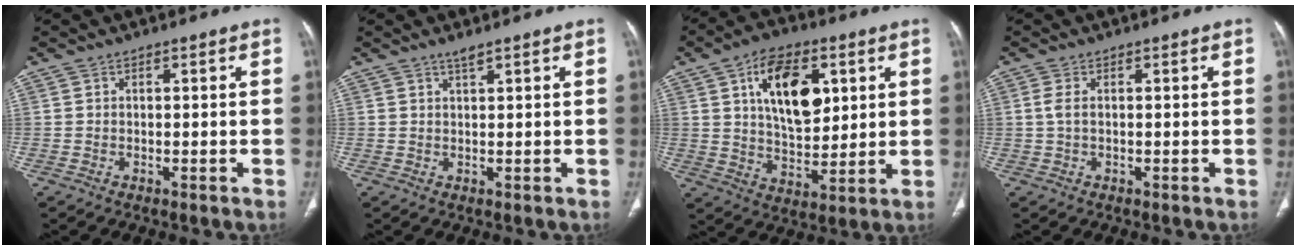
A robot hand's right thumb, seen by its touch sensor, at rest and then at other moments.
{"total": 1.3, "force": [1.0, -0.1, 0.8], "torque": [-0.014, -0.006, 0.019]}
{"total": 15.5, "force": [5.2, 8.6, 11.7], "torque": [-0.161, -0.019, 0.095]}
{"total": 1.8, "force": [0.2, 0.8, 1.6], "torque": [-0.045, 0.003, 0.003]}